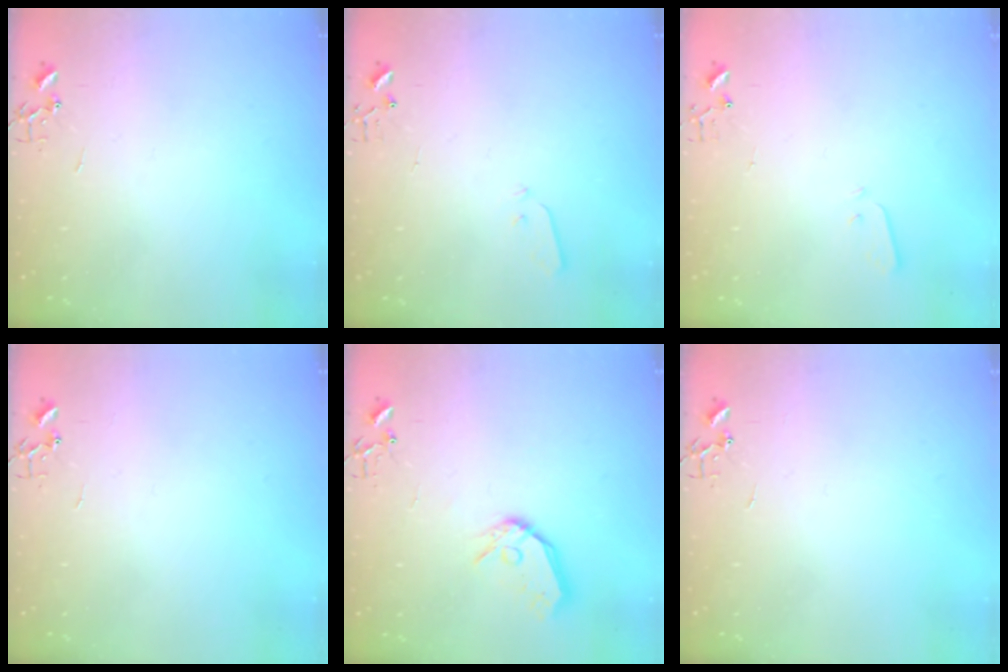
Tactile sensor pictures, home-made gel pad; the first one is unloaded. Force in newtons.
{"total": 3.0, "press": 2.9, "slide": 0.7}
{"total": 2.1, "press": 2.0, "slide": 0.4}
{"total": 0.0}
{"total": 11.3, "press": 11.2, "slide": 1.5}
{"total": 0.0}